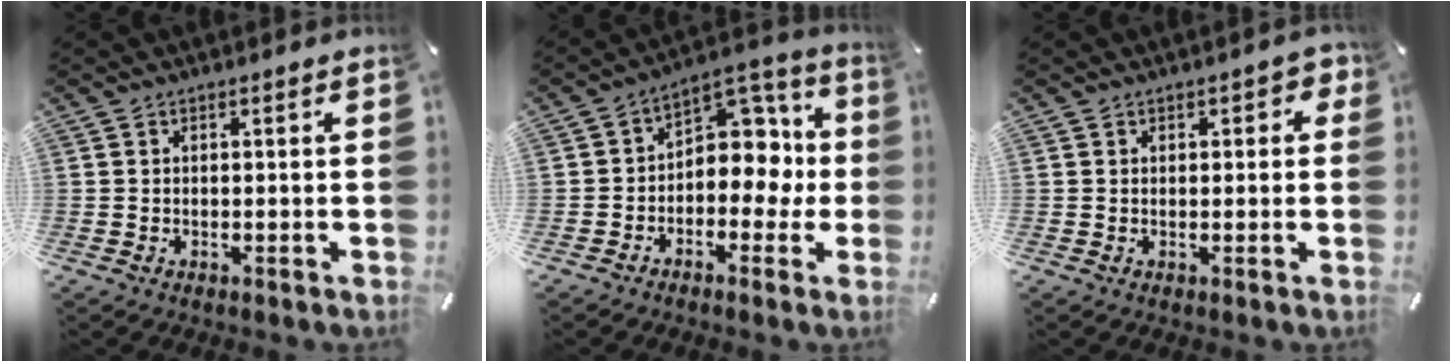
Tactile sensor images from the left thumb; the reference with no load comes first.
{"total": 9.5, "force": [0.0, 7.7, 5.6], "torque": [-0.057, -0.011, 0.000]}
{"total": 1.9, "force": [0.5, 1.3, 1.2], "torque": [-0.007, 0.001, 0.004]}